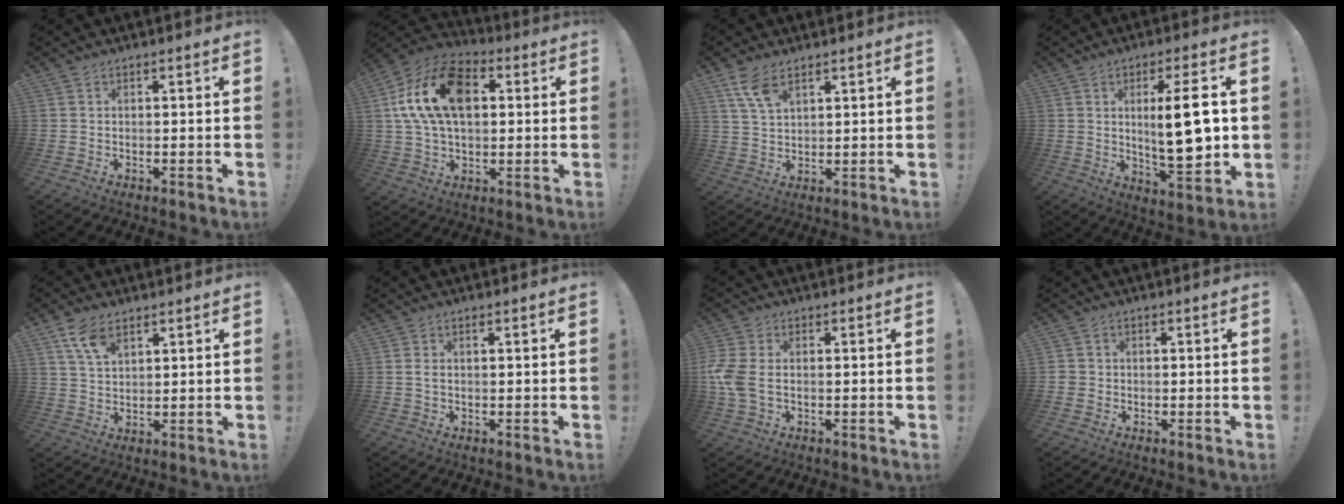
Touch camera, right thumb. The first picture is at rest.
{"total": 19.2, "force": [4.6, 12.1, 14.1], "torque": [-0.254, 0.001, 0.083]}
{"total": 7.0, "force": [4.4, 3.0, 4.4], "torque": [-0.079, -0.021, 0.084]}
{"total": 14.9, "force": [1.7, 3.3, 14.4], "torque": [-0.227, -0.013, 0.017]}
{"total": 7.3, "force": [4.6, 3.6, 4.3], "torque": [-0.072, -0.021, 0.085]}
{"total": 1.1, "force": [0.3, 0.0, 1.0], "torque": [-0.021, 0.001, 0.006]}
{"total": 6.6, "force": [-0.5, 4.0, 5.2], "torque": [-0.130, -0.004, -0.010]}
{"total": 1.7, "force": [-0.8, 1.4, 0.7], "torque": [-0.011, 0.007, -0.013]}